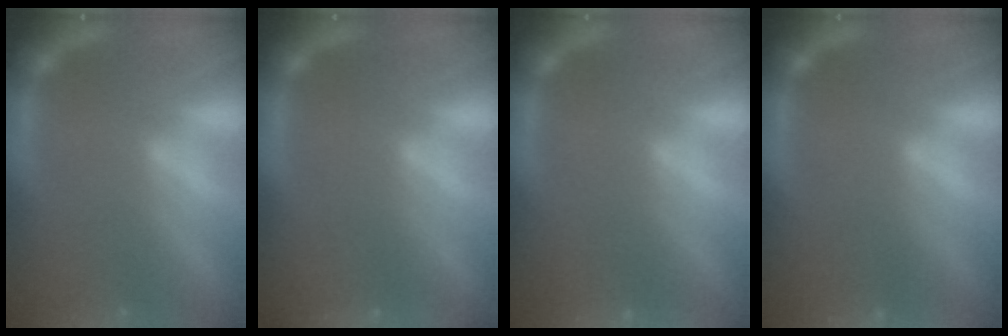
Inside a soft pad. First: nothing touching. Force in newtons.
{"total": 2.4}
{"total": 9.5}
{"total": 10.1}